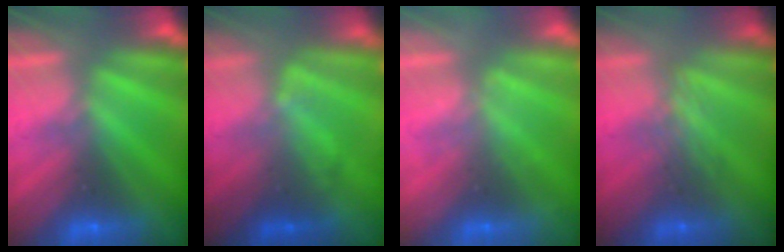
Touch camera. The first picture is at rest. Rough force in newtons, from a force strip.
{"total": 2.0}
{"total": 2.1}
{"total": 2.4}